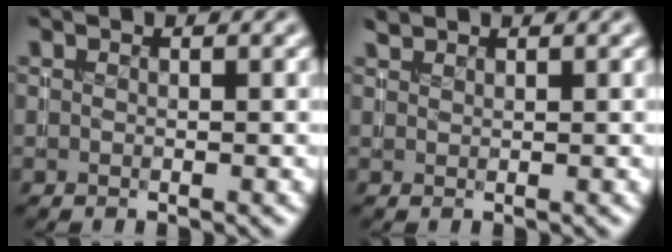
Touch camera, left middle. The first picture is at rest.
{"total": 0.9, "force": [0.9, 0.2, 0.2], "torque": [-0.004, 0.003, 0.022]}